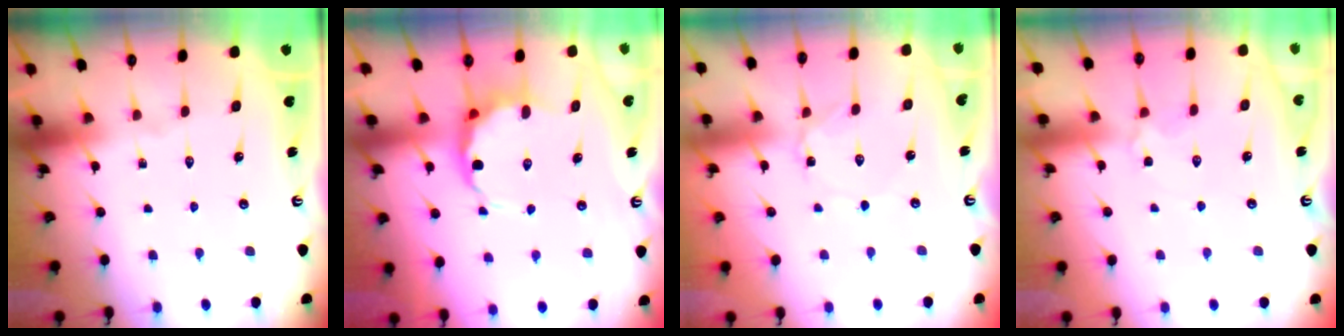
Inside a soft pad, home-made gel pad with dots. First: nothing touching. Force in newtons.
{"total": 6.3, "press": 6.2, "slide": 1.4}
{"total": 1.1, "press": 1.1, "slide": 0.1}
{"total": 2.8, "press": 2.7, "slide": 0.6}